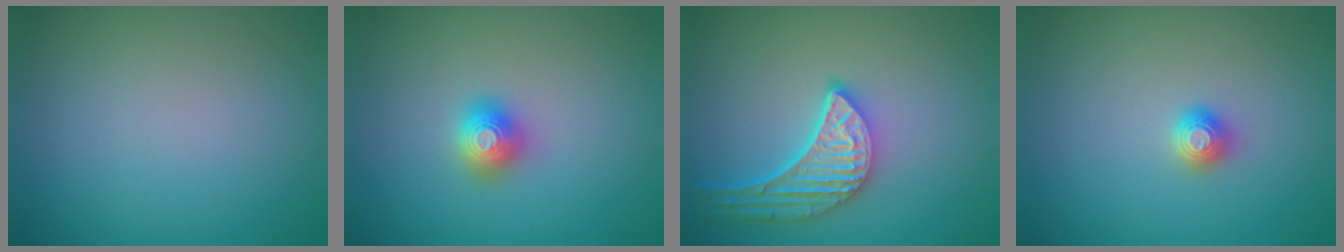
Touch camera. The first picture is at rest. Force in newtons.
{"total": 2.0, "press": 2.0, "slide": 0.2}
{"total": 5.5, "press": 4.4, "slide": 3.3}
{"total": 1.3, "press": 1.2, "slide": 0.5}